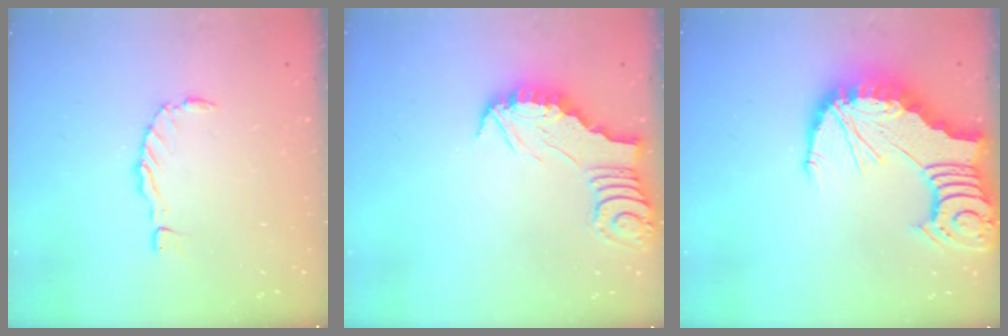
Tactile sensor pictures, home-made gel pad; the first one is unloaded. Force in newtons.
{"total": 2.5, "press": 2.5, "slide": 0.2}
{"total": 8.7, "press": 8.6, "slide": 0.9}